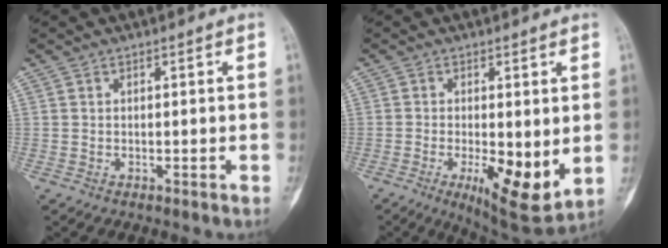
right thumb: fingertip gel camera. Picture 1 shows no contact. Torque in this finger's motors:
{"motor_torque": [-0.14, 0.84, 0.01, 0.12, 0.17]}